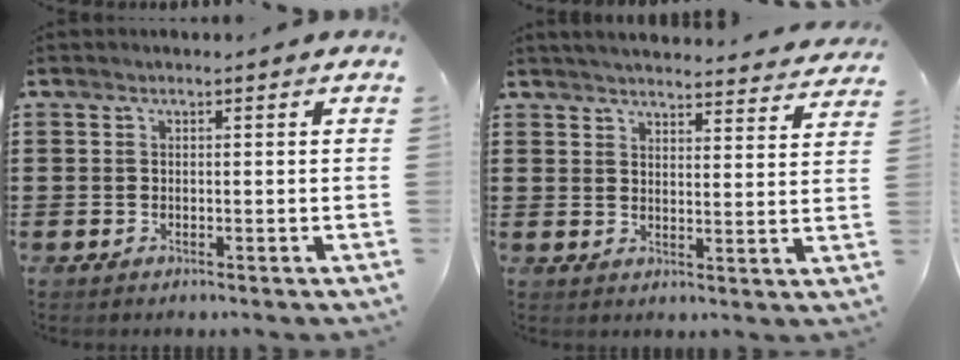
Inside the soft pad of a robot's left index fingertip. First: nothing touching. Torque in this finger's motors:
{"motor_torque": [1.06, -1.08, 1.05, 0.08]}